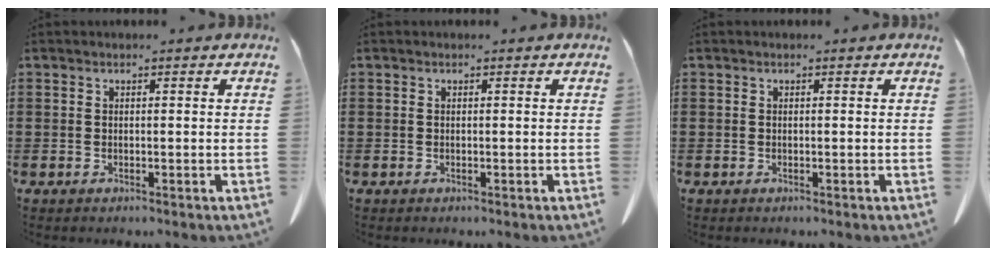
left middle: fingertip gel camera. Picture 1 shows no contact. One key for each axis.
{"total": 0.0}
{"total": 0.0}